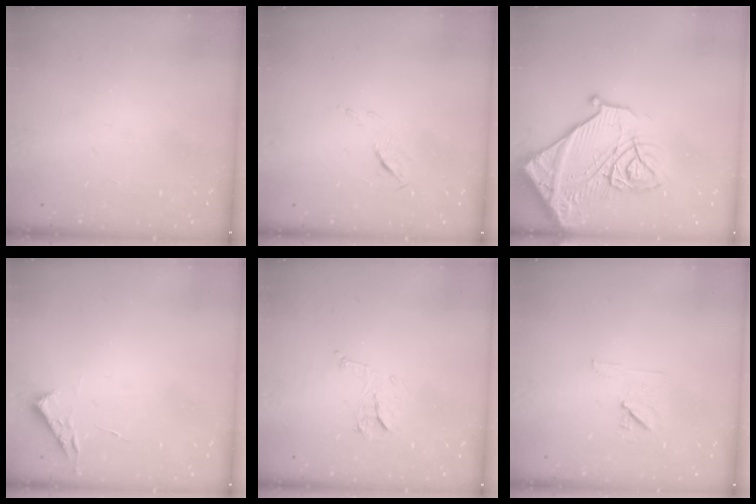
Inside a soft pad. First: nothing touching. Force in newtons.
{"total": 5.1, "press": 5.0, "slide": 0.8}
{"total": 19.6, "press": 19.5, "slide": 2.0}
{"total": 3.1, "press": 3.0, "slide": 0.4}
{"total": 6.0, "press": 6.0, "slide": 0.5}
{"total": 7.3, "press": 7.2, "slide": 1.3}